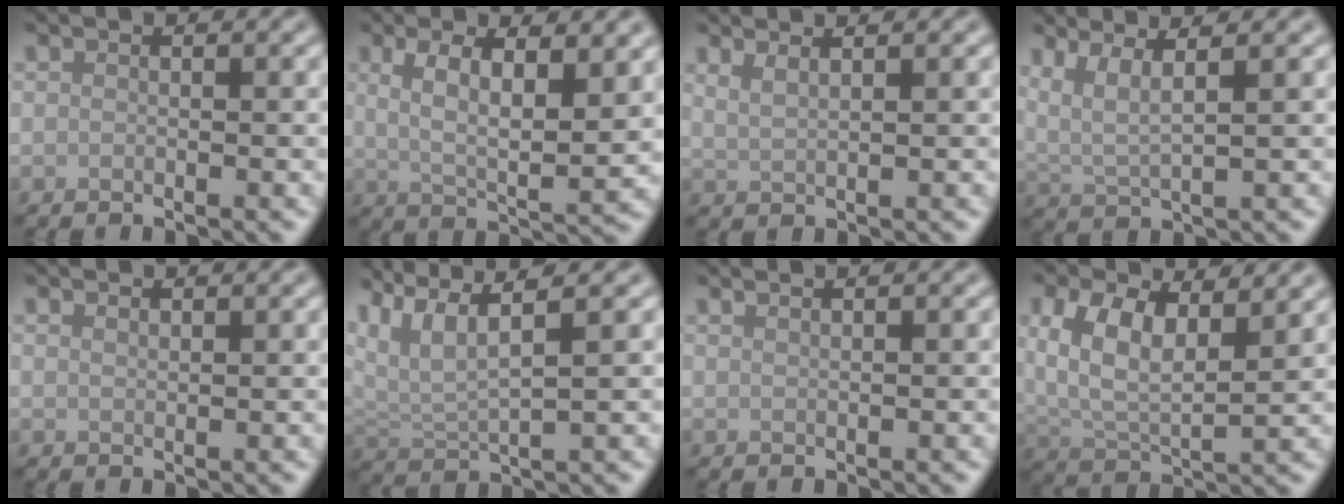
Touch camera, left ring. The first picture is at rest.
{"total": 6.5, "force": [2.2, 2.2, 5.8], "torque": [-0.101, -0.006, 0.039]}
{"total": 2.2, "force": [1.6, 0.8, 1.3], "torque": [-0.014, 0.005, 0.018]}
{"total": 3.9, "force": [2.0, 0.8, 3.2], "torque": [-0.067, 0.004, 0.044]}
{"total": 0.8, "force": [0.7, 0.1, 0.2], "torque": [-0.002, 0.000, 0.014]}
{"total": 5.7, "force": [3.7, 1.2, 4.2], "torque": [-0.092, 0.013, 0.073]}
{"total": 1.6, "force": [1.2, 0.6, 0.8], "torque": [0.002, -0.001, 0.004]}
{"total": 7.9, "force": [3.5, 4.0, 5.8], "torque": [-0.119, -0.001, 0.059]}